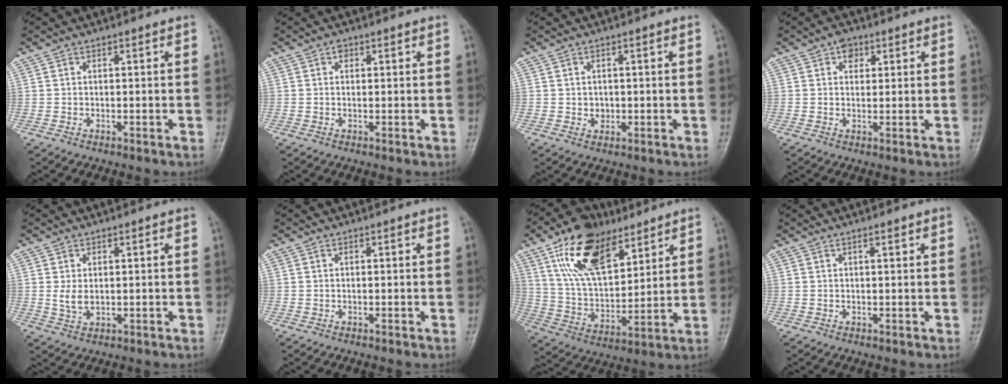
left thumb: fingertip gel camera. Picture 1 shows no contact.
{"total": 1.2, "force": [0.6, 1.0, 0.5], "torque": [0.002, 0.000, 0.005]}
{"total": 1.8, "force": [0.1, 1.6, 0.7], "torque": [-0.003, 0.000, 0.006]}
{"total": 3.2, "force": [1.6, 2.4, 1.5], "torque": [-0.004, -0.003, 0.020]}
{"total": 3.2, "force": [0.5, 2.0, 2.4], "torque": [-0.043, -0.005, 0.016]}
{"total": 0.0}
{"total": 18.0, "force": [10.3, 9.1, 11.6], "torque": [-0.172, -0.036, 0.196]}
{"total": 0.9, "force": [0.7, 0.2, 0.6], "torque": [-0.010, -0.003, 0.011]}